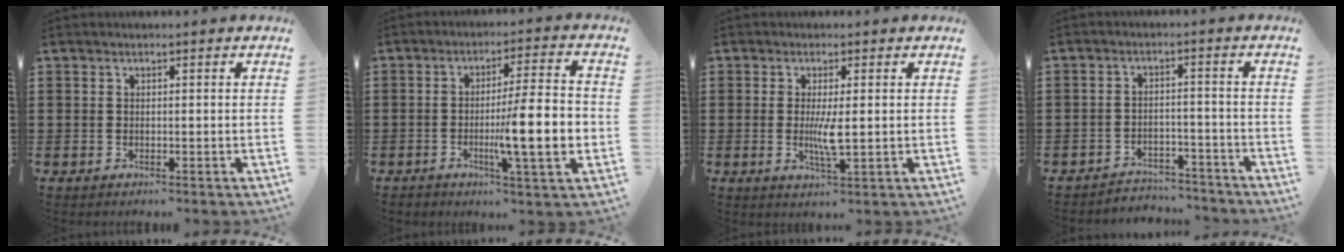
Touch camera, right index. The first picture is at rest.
{"total": 11.2, "force": [-2.5, 1.3, 10.9], "torque": [-0.171, -0.008, -0.047]}
{"total": 4.2, "force": [-0.2, 0.6, 4.1], "torque": [-0.081, -0.009, -0.005]}
{"total": 3.7, "force": [-3.6, 0.6, 0.2], "torque": [-0.008, 0.005, -0.076]}